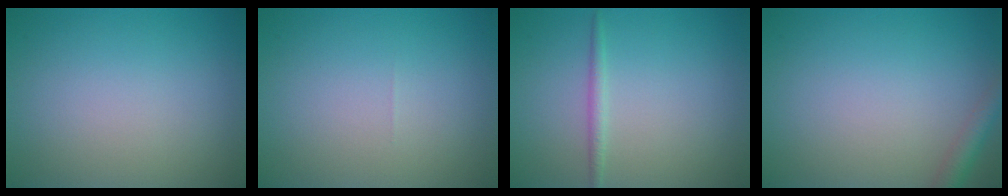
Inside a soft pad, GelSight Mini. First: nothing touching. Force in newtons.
{"total": 0.0}
{"total": 1.1, "press": 1.1, "slide": 0.1}
{"total": 2.1, "press": 2.1, "slide": 0.1}